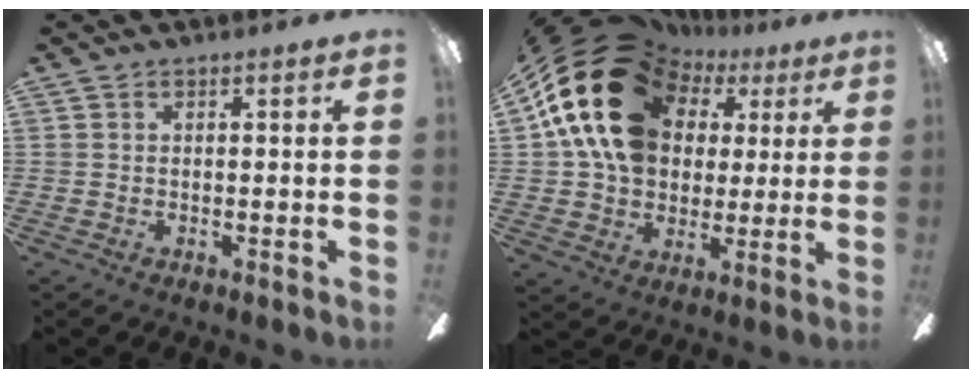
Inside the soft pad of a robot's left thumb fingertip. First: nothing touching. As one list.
[{"total": 23.4, "force": [8.7, 17.4, 13.1], "torque": [-0.238, -0.027, 0.166]}]